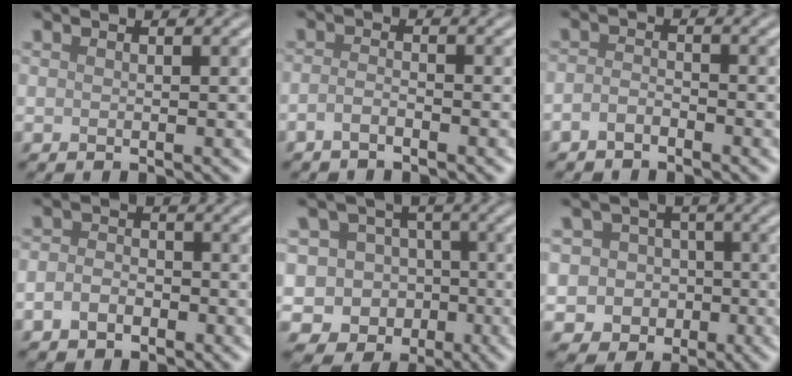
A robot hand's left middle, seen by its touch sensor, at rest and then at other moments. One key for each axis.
{"total": 1.4, "fx": -1.0, "fy": 0.4, "fz": 0.8, "tx": -0.020, "ty": 0.001, "tz": -0.024}
{"total": 1.5, "fx": -1.1, "fy": 0.7, "fz": 0.7, "tx": -0.016, "ty": 0.003, "tz": -0.027}
{"total": 2.7, "fx": -1.3, "fy": 2.0, "fz": 1.4, "tx": -0.027, "ty": 0.000, "tz": -0.030}
{"total": 12.0, "fx": -5.1, "fy": 10.5, "fz": 2.8, "tx": -0.041, "ty": 0.004, "tz": -0.099}
{"total": 5.6, "fx": -1.0, "fy": 5.3, "fz": 1.2, "tx": -0.011, "ty": 0.015, "tz": -0.046}